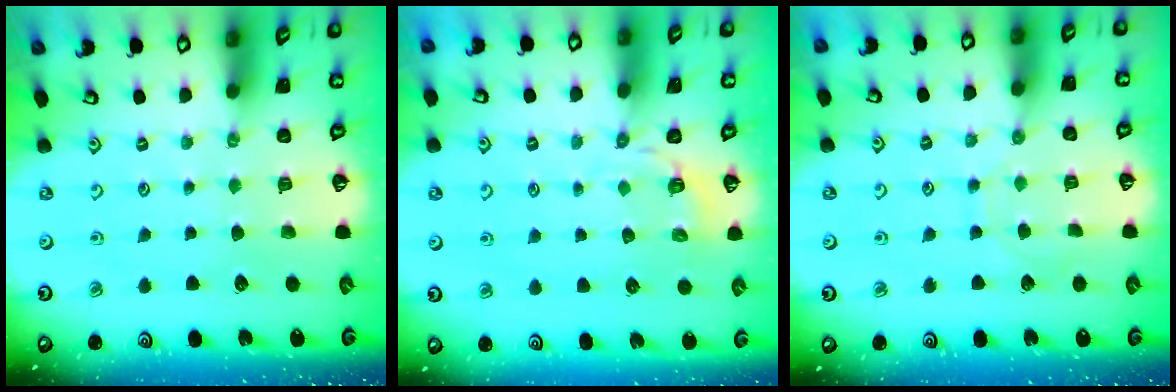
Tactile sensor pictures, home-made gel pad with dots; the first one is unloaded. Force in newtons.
{"total": 3.1, "press": 2.1, "slide": 2.3}
{"total": 4.6, "press": 4.6, "slide": 0.4}